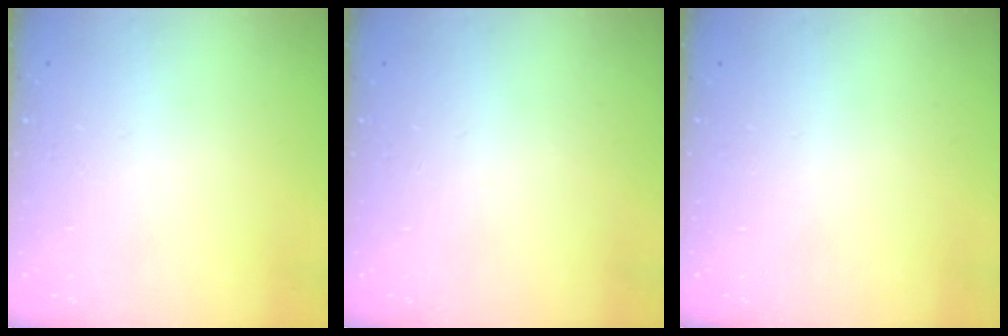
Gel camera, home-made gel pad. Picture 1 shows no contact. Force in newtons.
{"total": 0.0}
{"total": 0.0}